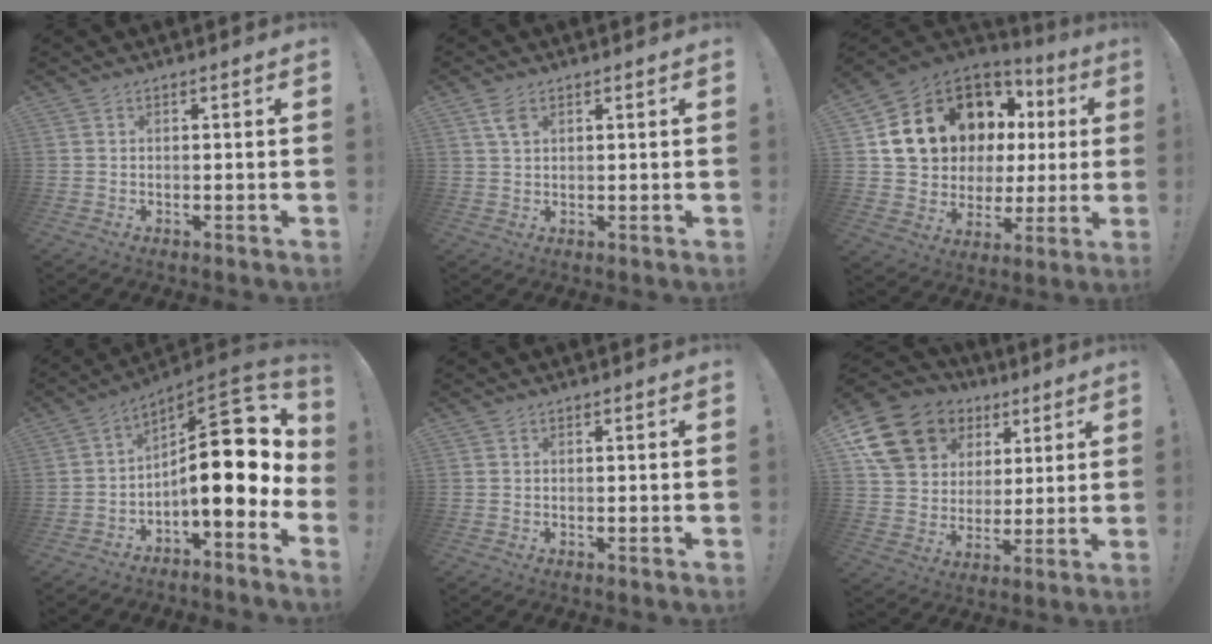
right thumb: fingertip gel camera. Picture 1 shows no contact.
{"total": 3.7, "force": [1.9, 1.8, 2.6], "torque": [-0.045, -0.001, 0.033]}
{"total": 17.4, "force": [8.0, 12.3, 9.3], "torque": [-0.151, -0.047, 0.176]}
{"total": 17.6, "force": [1.5, 6.9, 16.2], "torque": [-0.229, -0.017, 0.027]}
{"total": 0.0}
{"total": 17.1, "force": [9.0, 13.0, 6.5], "torque": [-0.113, -0.038, 0.194]}